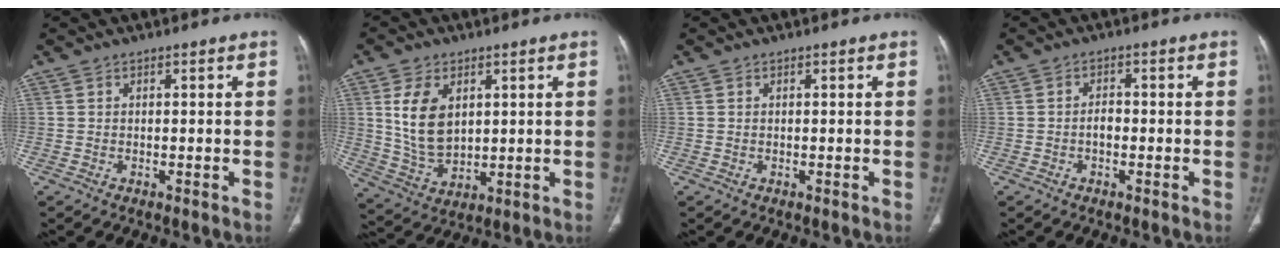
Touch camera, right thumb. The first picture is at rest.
{"total": 10.8, "force": [3.0, 6.9, 7.7], "torque": [-0.132, -0.017, 0.073]}
{"total": 0.0}
{"total": 3.5, "force": [-1.3, 2.0, 2.7], "torque": [-0.041, 0.016, -0.026]}